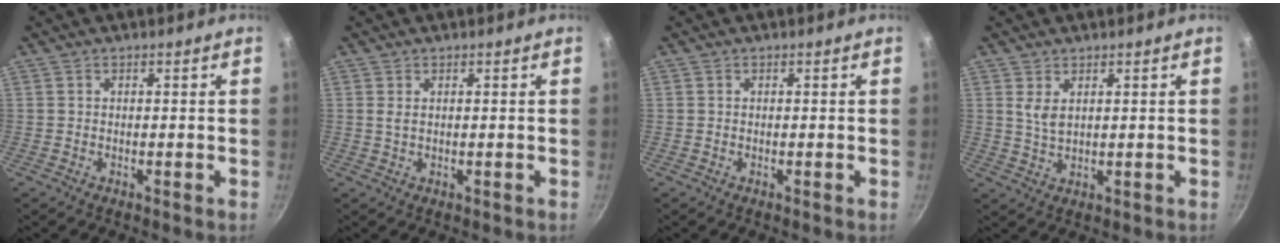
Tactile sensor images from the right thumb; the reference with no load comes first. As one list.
[{"total": 1.1, "force": [0.4, 0.4, 1.0], "torque": [-0.020, -0.001, 0.008]}, {"total": 0.0}, {"total": 3.2, "force": [1.4, 1.5, 2.5], "torque": [-0.045, -0.014, 0.030]}]